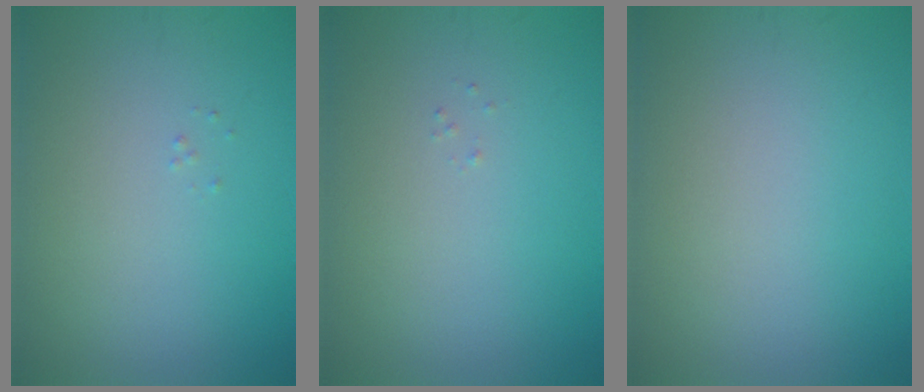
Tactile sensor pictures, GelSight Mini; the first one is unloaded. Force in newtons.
{"total": 0.0}
{"total": 0.0}